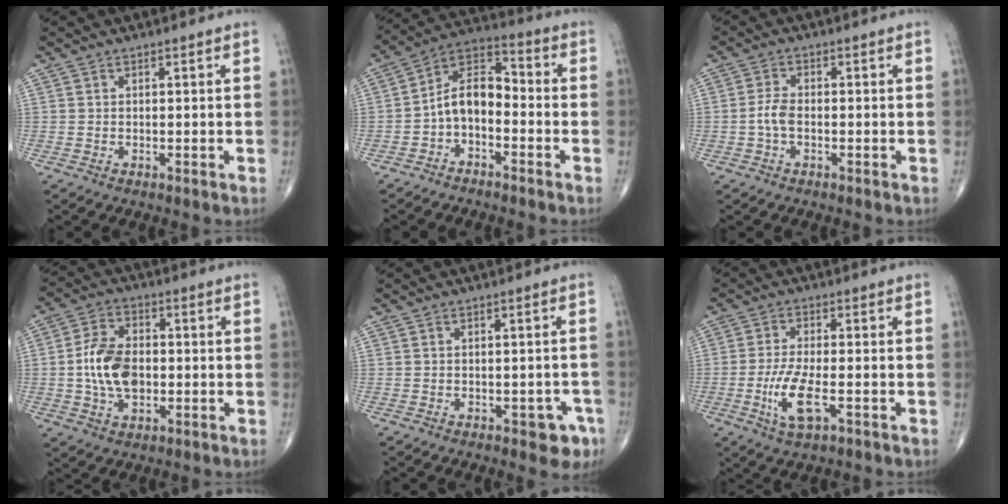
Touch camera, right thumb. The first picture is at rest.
{"total": 9.1, "force": [-2.7, 5.5, 6.8], "torque": [-0.106, 0.053, -0.063]}
{"total": 3.1, "force": [-0.8, 1.6, 2.5], "torque": [-0.056, 0.009, -0.019]}
{"total": 10.6, "force": [-1.1, 6.8, 8.1], "torque": [-0.135, 0.013, -0.027]}
{"total": 4.5, "force": [-2.3, 2.3, 3.1], "torque": [-0.016, 0.012, -0.024]}
{"total": 7.8, "force": [-2.5, 2.6, 6.9], "torque": [-0.147, 0.001, -0.046]}